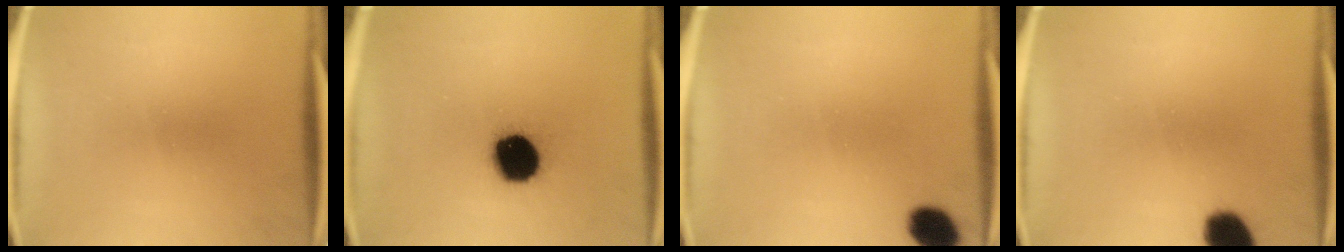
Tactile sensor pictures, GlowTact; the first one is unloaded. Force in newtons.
{"total": 15.9}
{"total": 6.4}
{"total": 7.4}